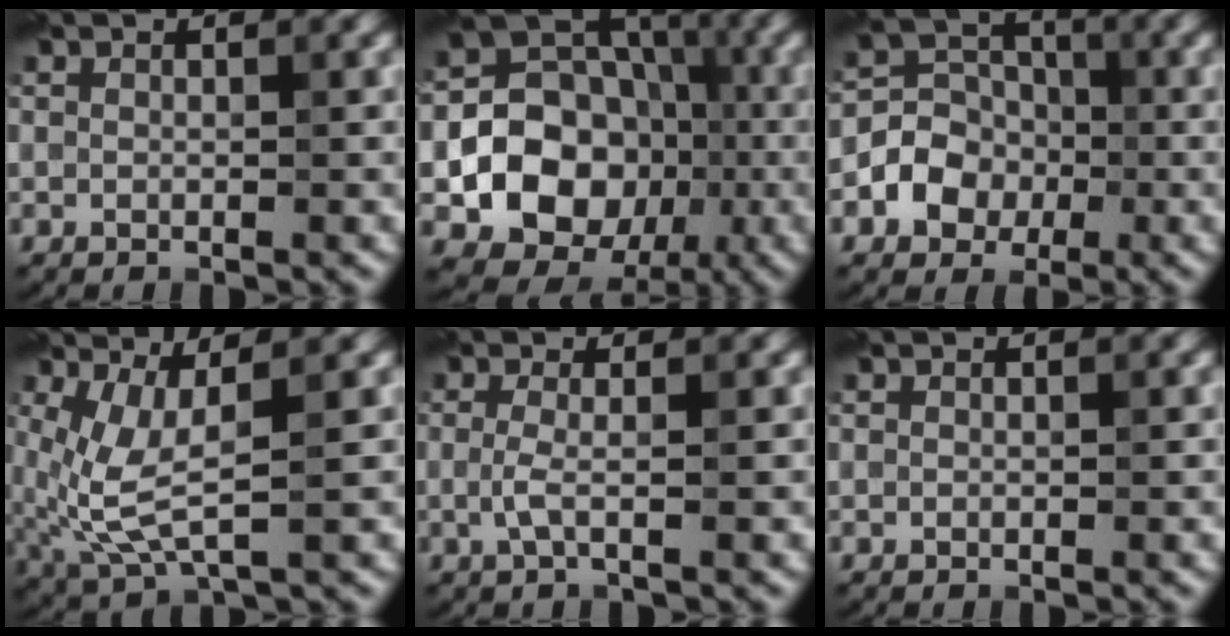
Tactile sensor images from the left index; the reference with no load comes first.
{"total": 11.0, "force": [-2.4, 8.9, 6.0], "torque": [-0.087, -0.006, -0.059]}
{"total": 4.6, "force": [-1.5, 3.9, 1.8], "torque": [-0.013, 0.005, -0.038]}
{"total": 5.0, "force": [0.6, 1.6, 4.7], "torque": [-0.122, -0.016, 0.022]}
{"total": 1.6, "force": [-0.2, 0.3, 1.5], "torque": [-0.037, -0.004, -0.006]}
{"total": 0.0}